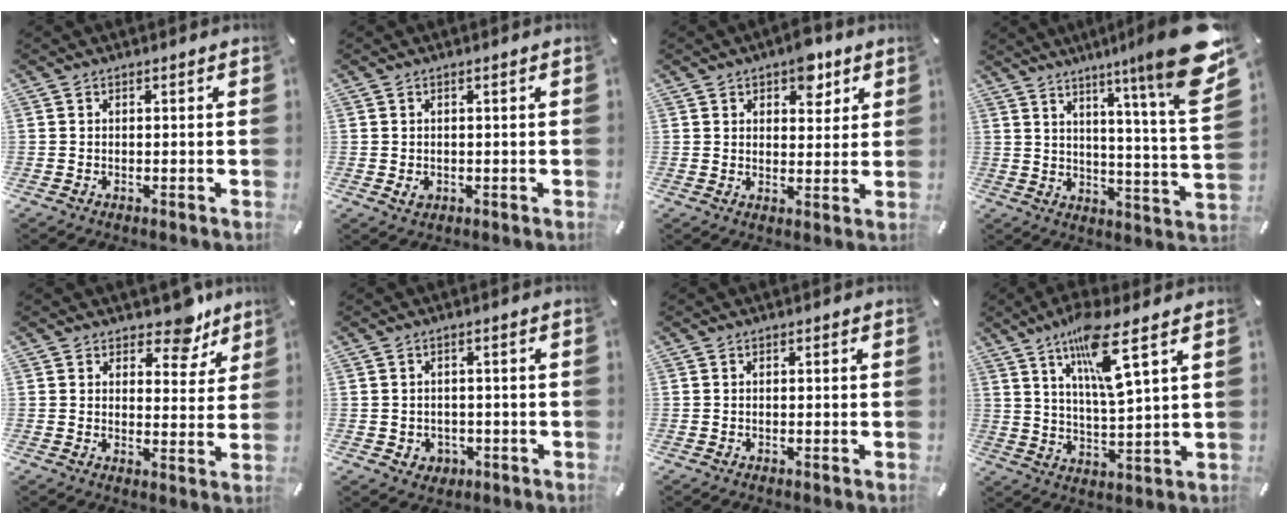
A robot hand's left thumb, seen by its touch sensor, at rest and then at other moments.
{"total": 1.4, "force": [0.0, 1.2, 0.7], "torque": [-0.005, 0.000, -0.002]}
{"total": 7.0, "force": [4.4, 4.2, 3.3], "torque": [-0.023, -0.019, 0.070]}
{"total": 18.0, "force": [11.0, 0.8, 14.3], "torque": [-0.214, -0.088, 0.161]}
{"total": 8.8, "force": [6.9, 4.4, 3.4], "torque": [-0.018, -0.054, 0.114]}
{"total": 3.1, "force": [-0.3, 3.0, 0.5], "torque": [-0.005, 0.002, -0.007]}
{"total": 0.0}
{"total": 12.7, "force": [7.3, 1.9, 10.3], "torque": [-0.189, -0.023, 0.119]}